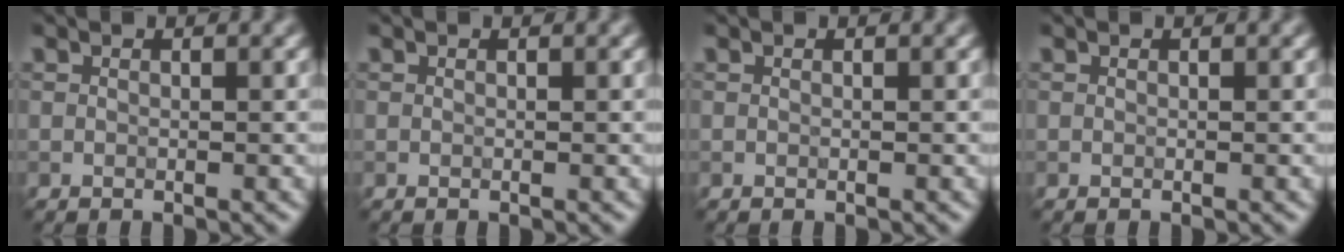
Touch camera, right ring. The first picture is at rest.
{"total": 0.0}
{"total": 0.0}
{"total": 0.0}